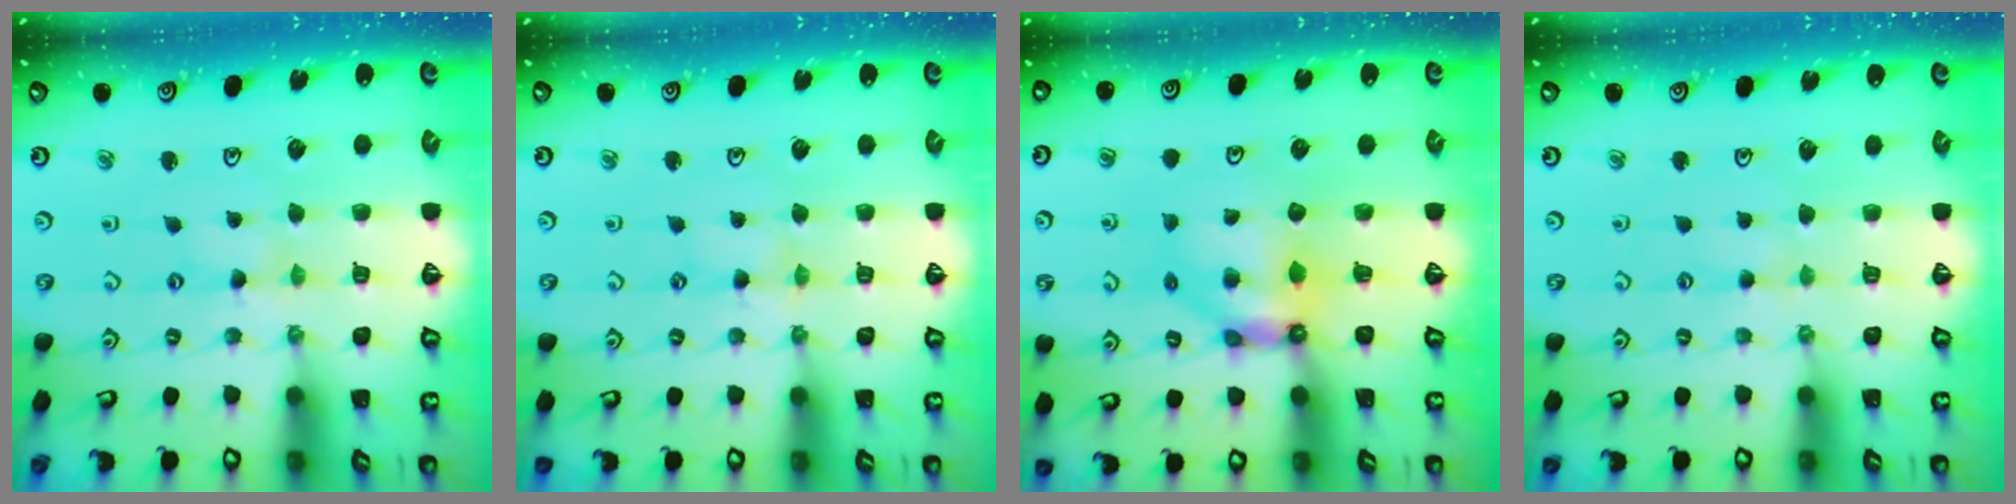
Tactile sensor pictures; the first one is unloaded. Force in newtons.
{"total": 2.8, "press": 2.8, "slide": 0.4}
{"total": 6.4, "press": 6.3, "slide": 0.4}
{"total": 1.2, "press": 1.1, "slide": 0.3}